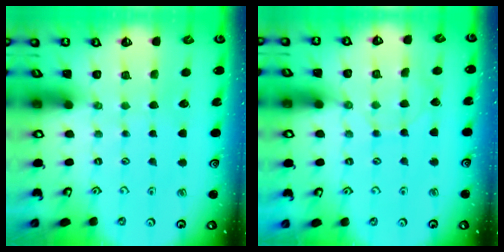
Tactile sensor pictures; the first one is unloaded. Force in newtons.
{"total": 2.9, "press": 2.9, "slide": 0.3}